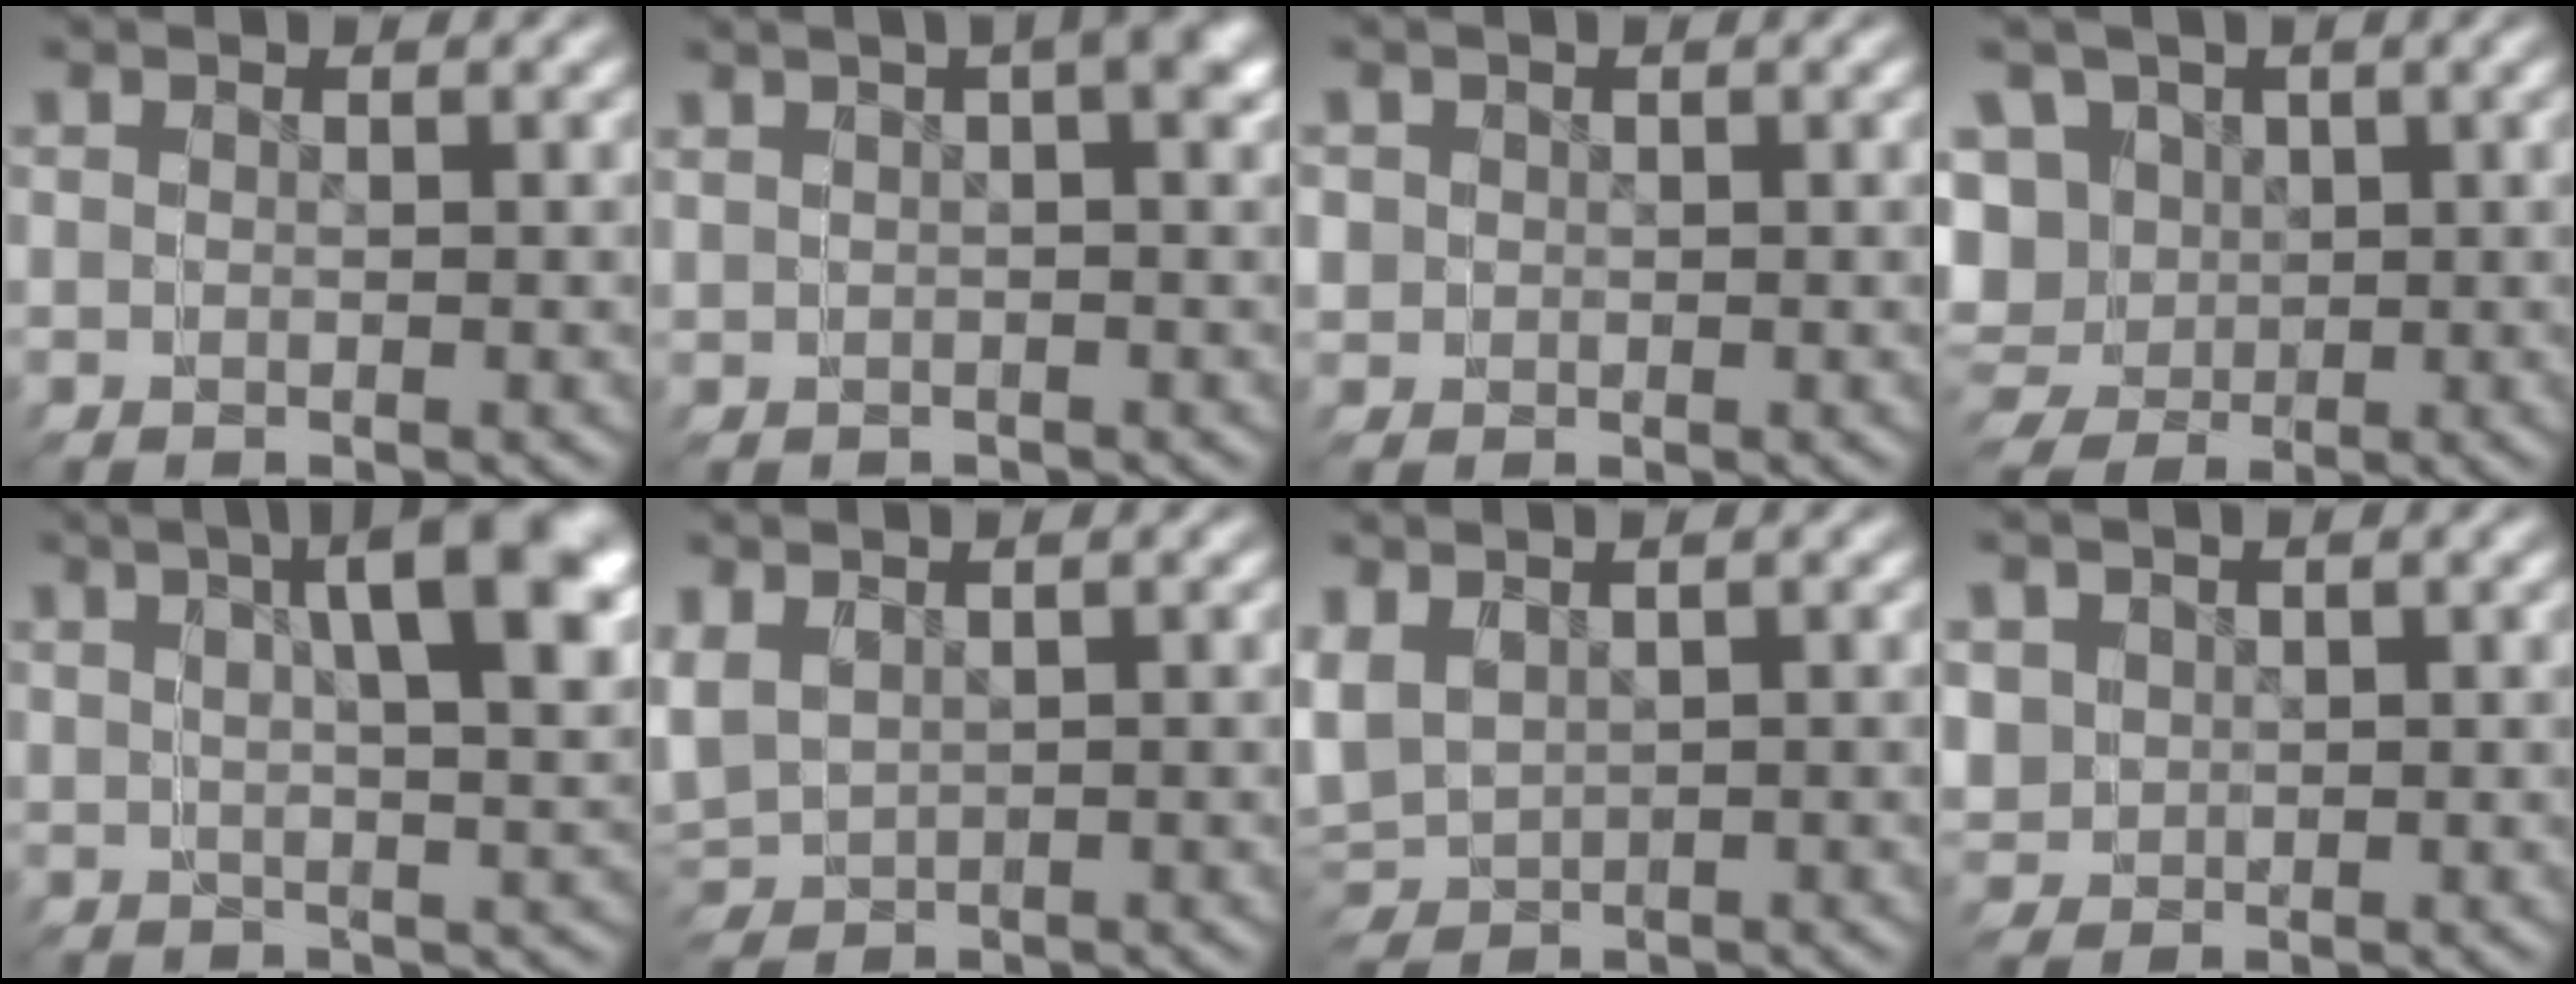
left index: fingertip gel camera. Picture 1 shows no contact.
{"total": 2.4, "force": [0.4, 0.8, 2.3], "torque": [-0.039, 0.005, 0.008]}
{"total": 2.5, "force": [0.3, 2.5, -0.1], "torque": [-0.002, -0.017, 0.010]}
{"total": 11.4, "force": [-0.2, 10.9, 3.3], "torque": [-0.104, -0.050, 0.006]}
{"total": 4.8, "force": [2.1, 0.6, 4.3], "torque": [-0.044, 0.029, 0.024]}
{"total": 4.7, "force": [-0.1, 4.5, 1.6], "torque": [-0.064, -0.019, 0.012]}
{"total": 5.8, "force": [-0.3, 5.5, 1.8], "torque": [-0.073, -0.025, 0.008]}
{"total": 4.7, "force": [0.7, 4.7, 0.0], "torque": [-0.032, -0.025, 0.019]}